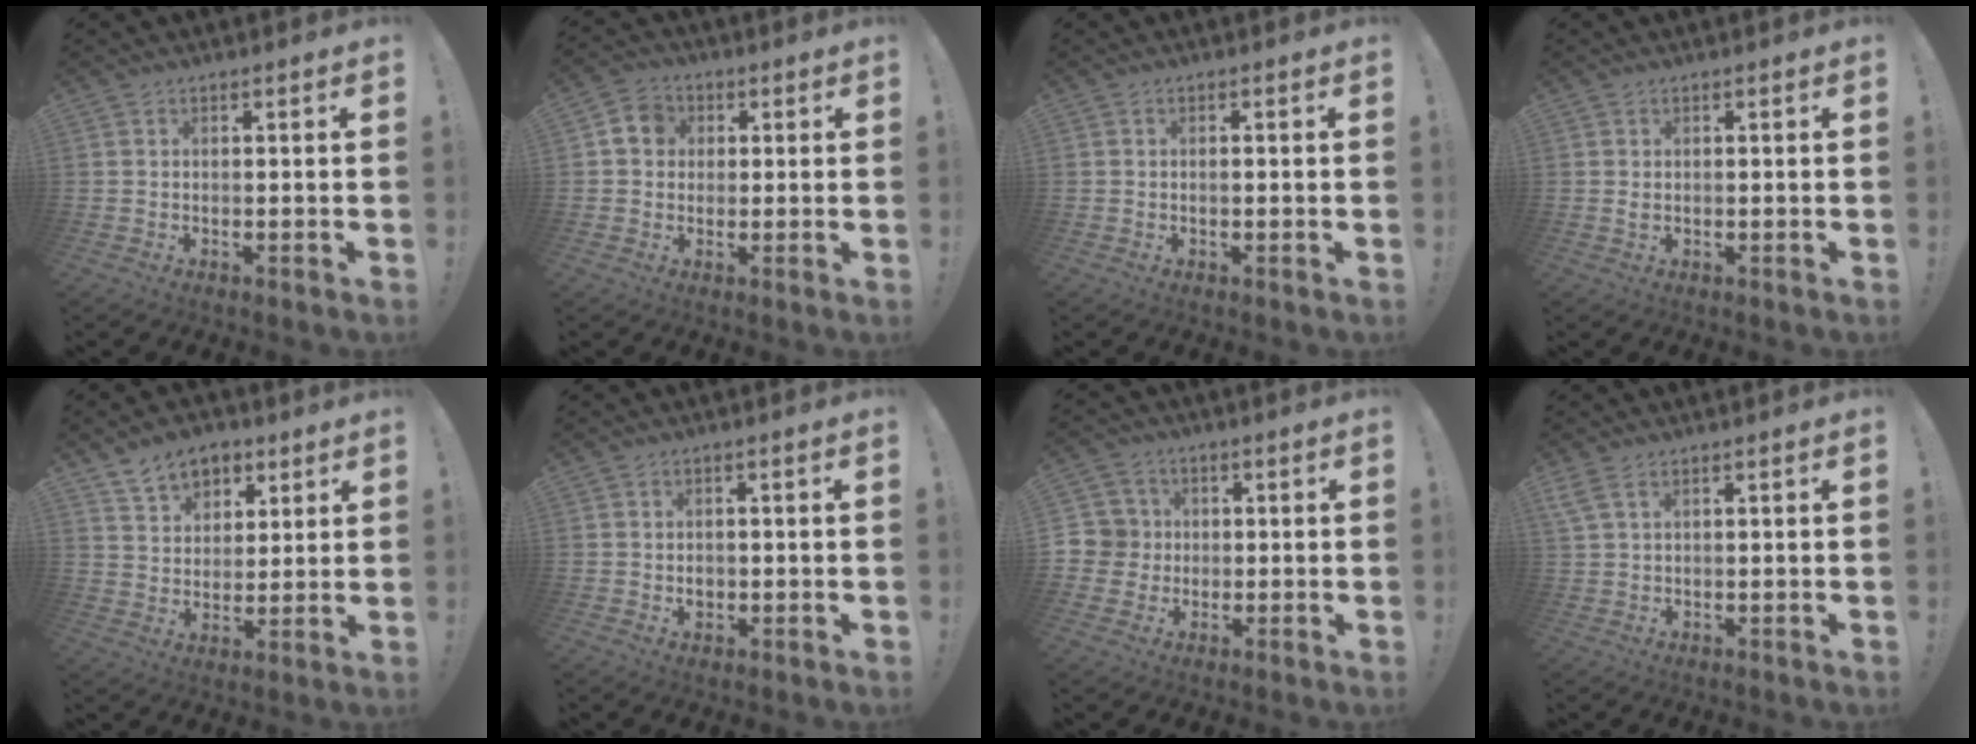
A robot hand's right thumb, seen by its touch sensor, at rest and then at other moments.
{"total": 6.7, "force": [1.4, 5.9, 2.8], "torque": [-0.044, 0.009, 0.029]}
{"total": 0.8, "force": [-0.4, 0.1, 0.7], "torque": [-0.006, -0.002, -0.009]}
{"total": 0.7, "force": [0.2, 0.3, 0.6], "torque": [-0.006, -0.002, 0.003]}
{"total": 9.9, "force": [6.2, 7.0, 3.2], "torque": [-0.047, -0.033, 0.120]}
{"total": 1.8, "force": [-0.3, 1.6, 0.9], "torque": [-0.009, -0.002, -0.006]}
{"total": 7.0, "force": [-0.1, 6.9, 1.3], "torque": [-0.025, 0.008, 0.003]}
{"total": 3.3, "force": [1.8, 1.0, 2.6], "torque": [-0.057, 0.000, 0.035]}